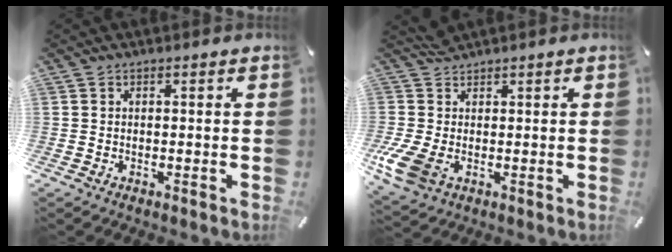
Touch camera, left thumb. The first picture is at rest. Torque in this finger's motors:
{"motor_torque": [1.02, 1.27, 0.30, -0.28, 0.17]}